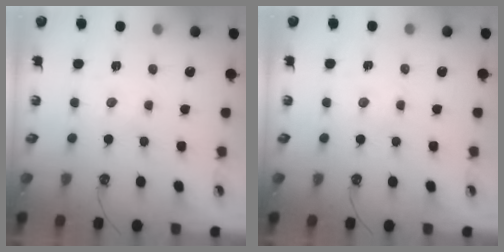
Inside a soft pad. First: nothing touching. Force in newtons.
{"total": 1.5, "press": 1.5, "slide": 0.3}